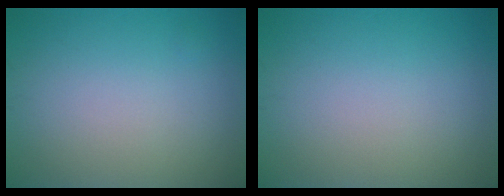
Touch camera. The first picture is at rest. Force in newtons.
{"total": 0.0}